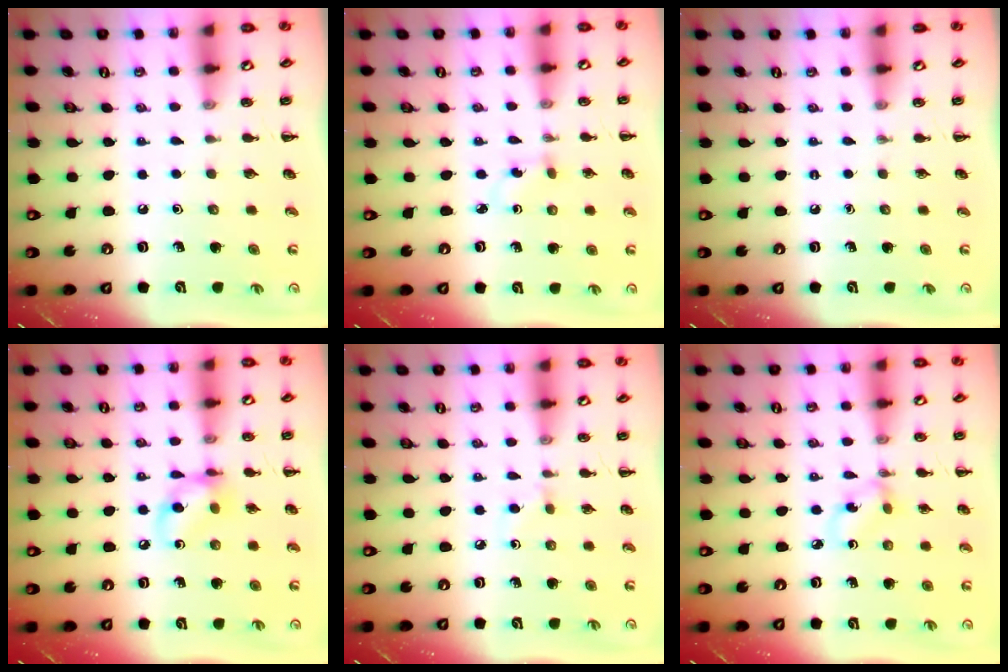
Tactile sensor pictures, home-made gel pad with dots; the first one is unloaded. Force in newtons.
{"total": 1.9, "press": 1.6, "slide": 0.9}
{"total": 0.0}
{"total": 8.4, "press": 8.4, "slide": 0.6}
{"total": 2.6, "press": 2.4, "slide": 1.1}
{"total": 2.4, "press": 2.4, "slide": 0.6}